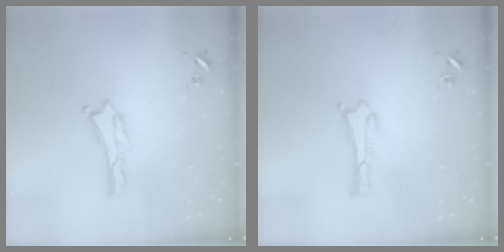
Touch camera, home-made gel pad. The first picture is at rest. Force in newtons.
{"total": 0.0}